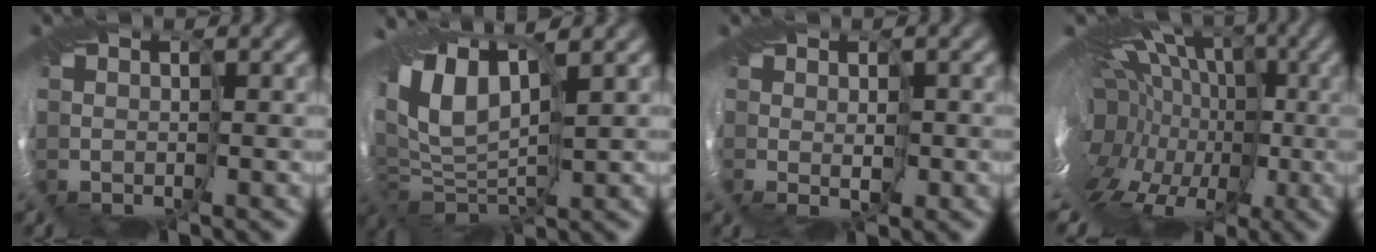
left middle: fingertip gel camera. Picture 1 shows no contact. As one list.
[{"total": 9.0, "force": [1.9, 4.6, 7.5], "torque": [-0.169, 0.002, 0.030]}, {"total": 0.0}, {"total": 17.3, "force": [-3.6, 12.9, 11.0], "torque": [-0.145, -0.019, -0.084]}]